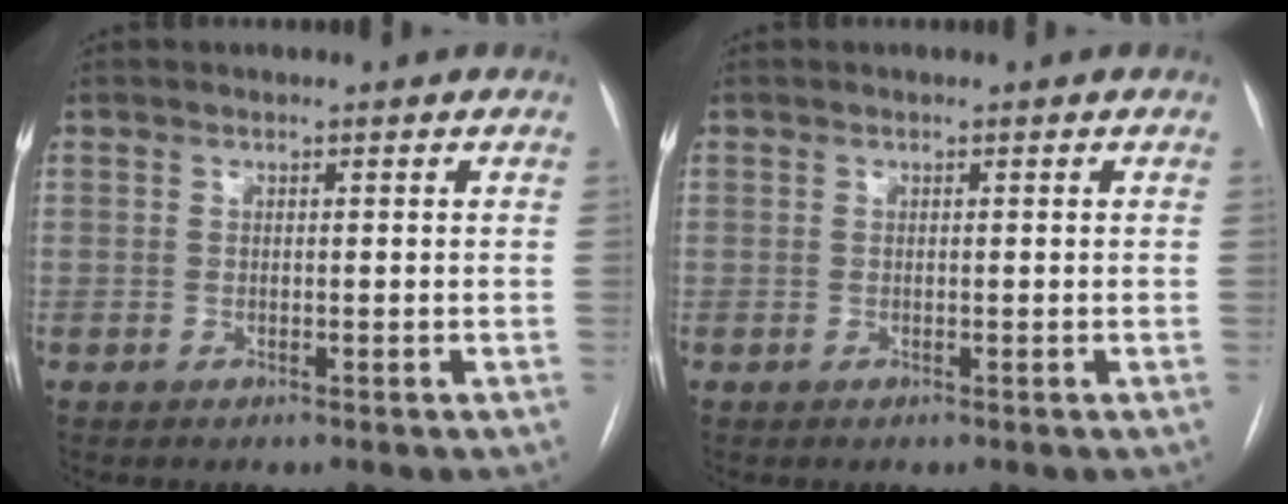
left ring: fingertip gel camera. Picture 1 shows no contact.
{"total": 0.0}